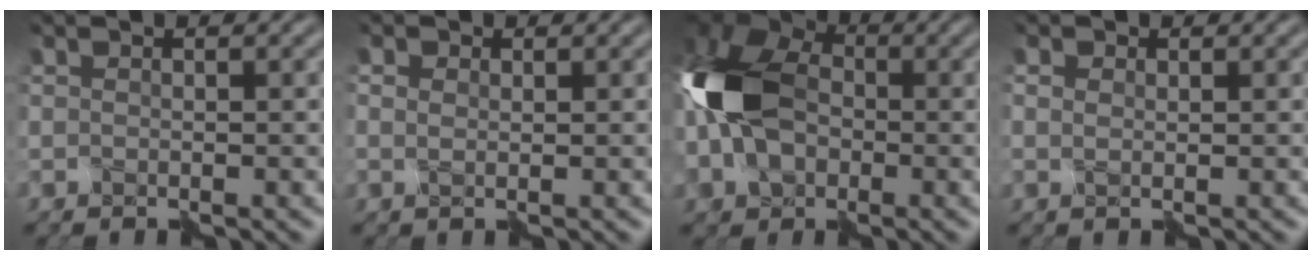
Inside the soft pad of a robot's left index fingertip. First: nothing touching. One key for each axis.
{"total": 1.5, "fx": 1.0, "fy": 0.8, "fz": 0.7, "tx": -0.023, "ty": 0.004, "tz": 0.012}
{"total": 12.5, "fx": -1.5, "fy": 7.9, "fz": 9.5, "tx": -0.198, "ty": 0.005, "tz": -0.039}
{"total": 1.0, "fx": 0.7, "fy": 0.5, "fz": 0.5, "tx": -0.018, "ty": 0.002, "tz": 0.012}